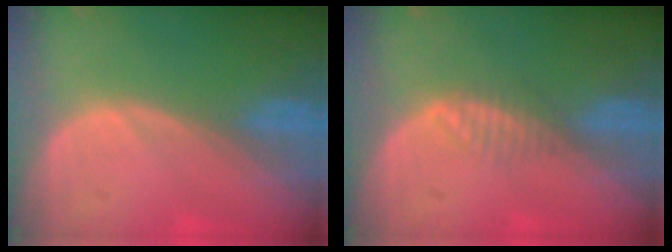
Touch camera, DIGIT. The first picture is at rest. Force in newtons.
{"total": 2.0, "press": 1.8, "slide": 0.8}